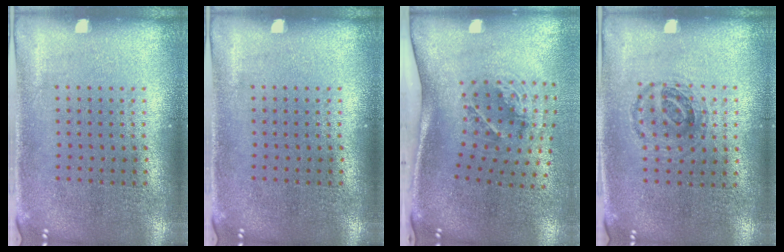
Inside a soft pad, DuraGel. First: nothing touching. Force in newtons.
{"total": 0.0}
{"total": 2.1, "press": 1.3, "slide": 1.6}
{"total": 0.9, "press": 0.8, "slide": 0.4}